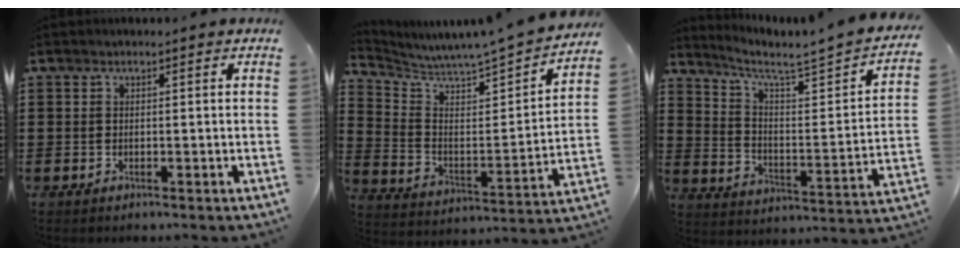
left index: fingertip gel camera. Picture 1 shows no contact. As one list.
[{"total": 4.0, "force": [3.9, -0.6, 0.7], "torque": [-0.039, -0.056, 0.056]}, {"total": 4.1, "force": [3.2, 0.1, 2.5], "torque": [-0.071, -0.036, 0.042]}]